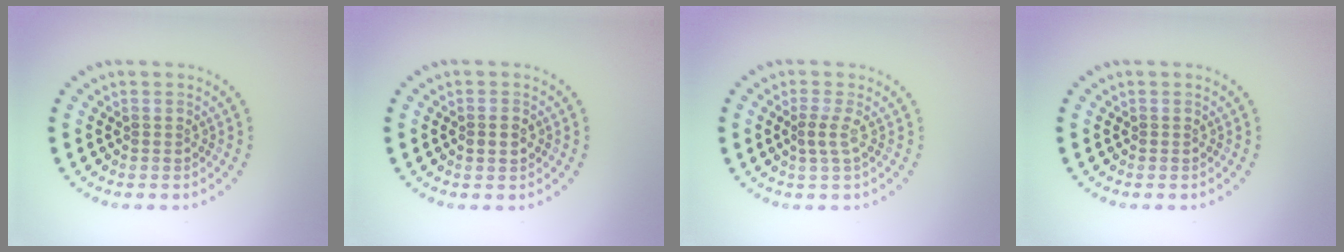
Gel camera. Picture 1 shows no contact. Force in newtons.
{"total": 1.1, "press": 1.0, "slide": 0.2}
{"total": 1.3, "press": 0.9, "slide": 0.9}
{"total": 0.0}